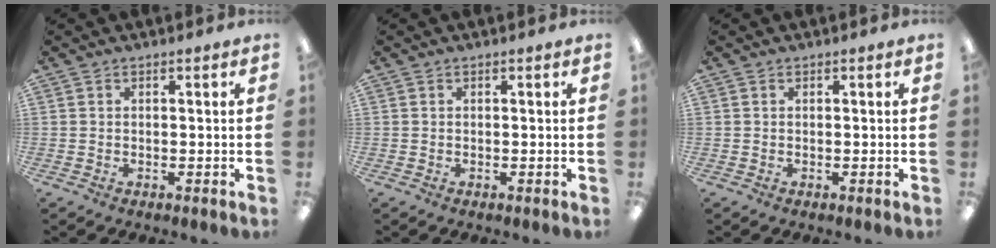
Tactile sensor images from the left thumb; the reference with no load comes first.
{"total": 0.0}
{"total": 0.0}